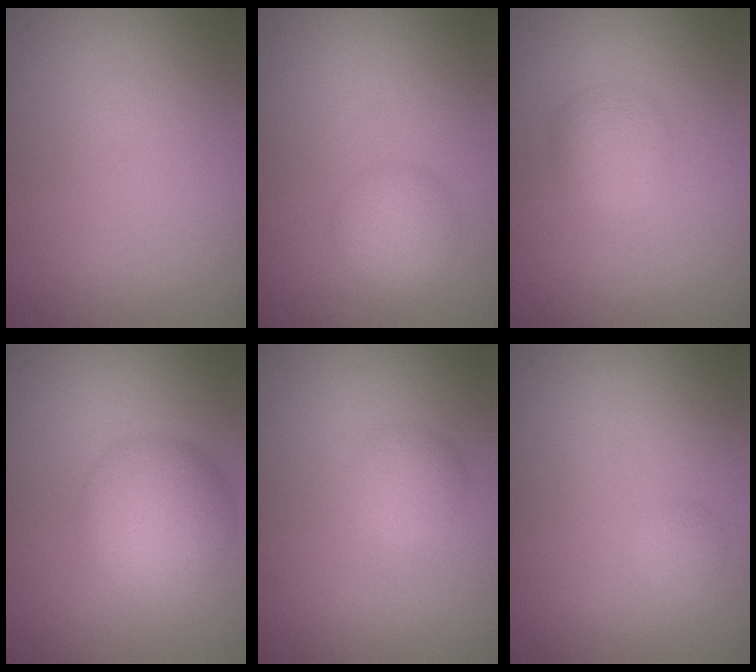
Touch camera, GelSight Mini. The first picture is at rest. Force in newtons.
{"total": 2.5, "press": 2.5, "slide": 0.1}
{"total": 2.1, "press": 2.1, "slide": 0.1}
{"total": 5.4, "press": 5.4, "slide": 0.2}
{"total": 1.9, "press": 1.9, "slide": 0.1}
{"total": 0.8, "press": 0.8, "slide": 0.0}